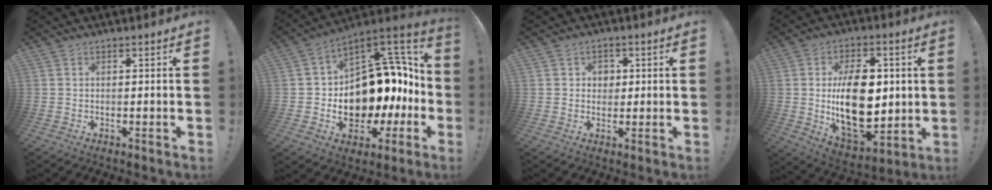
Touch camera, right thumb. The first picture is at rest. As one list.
[{"total": 18.8, "force": [-0.1, 13.7, 12.9], "torque": [-0.161, -0.028, 0.033]}, {"total": 3.2, "force": [0.5, 2.9, 1.2], "torque": [-0.009, -0.002, 0.005]}, {"total": 21.4, "force": [1.2, 13.2, 16.8], "torque": [-0.284, -0.022, 0.028]}]